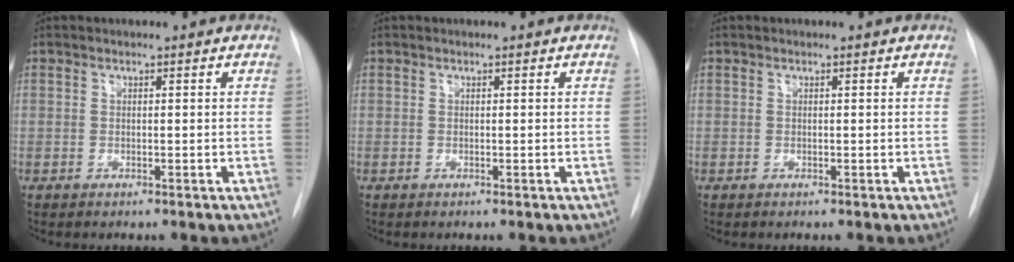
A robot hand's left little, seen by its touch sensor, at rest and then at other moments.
{"total": 0.0}
{"total": 0.0}